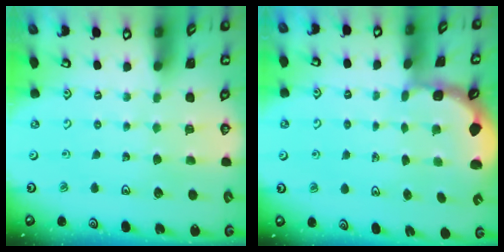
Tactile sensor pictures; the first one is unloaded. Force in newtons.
{"total": 1.6, "press": 1.5, "slide": 0.4}